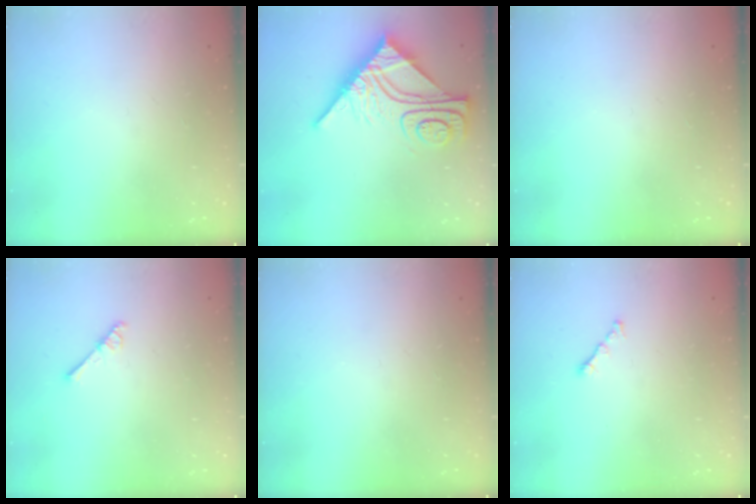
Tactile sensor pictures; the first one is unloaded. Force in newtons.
{"total": 16.0, "press": 16.0, "slide": 1.6}
{"total": 0.0}
{"total": 2.6, "press": 2.6, "slide": 0.3}
{"total": 0.0}
{"total": 1.2, "press": 1.1, "slide": 0.5}